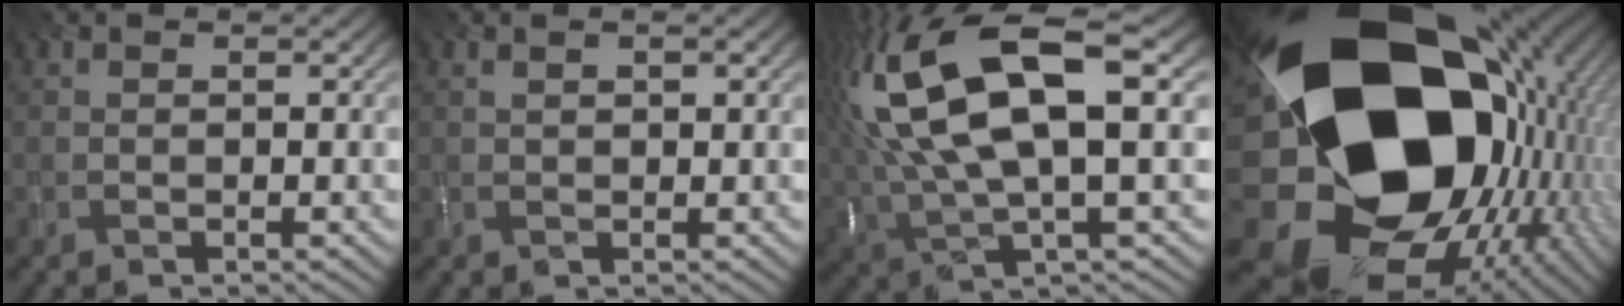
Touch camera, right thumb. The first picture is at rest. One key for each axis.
{"total": 1.7, "fx": 0.8, "fy": 0.7, "fz": 1.4, "tx": -0.028, "ty": 0.002, "tz": 0.020}
{"total": 17.7, "fx": 4.5, "fy": 6.5, "fz": 15.9, "tx": -0.356, "ty": 0.026, "tz": 0.083}
{"total": 23.8, "fx": 1.0, "fy": 18.0, "fz": 15.5, "tx": -0.319, "ty": -0.086, "tz": 0.041}